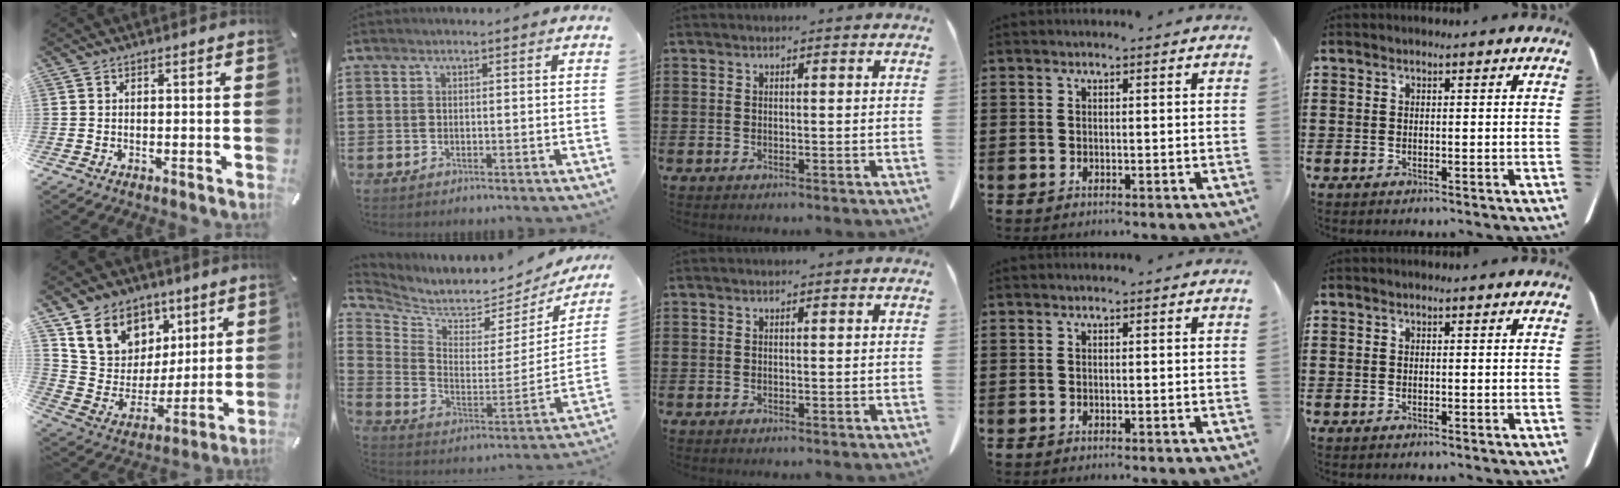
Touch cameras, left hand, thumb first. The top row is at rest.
{"thumb": {"total": 15.6, "force": [8.3, 12.4, 4.7], "torque": [-0.093, -0.047, 0.165]}, "index": {"total": 4.0, "force": [3.8, 1.0, 0.7], "torque": [-0.043, -0.053, 0.062]}}